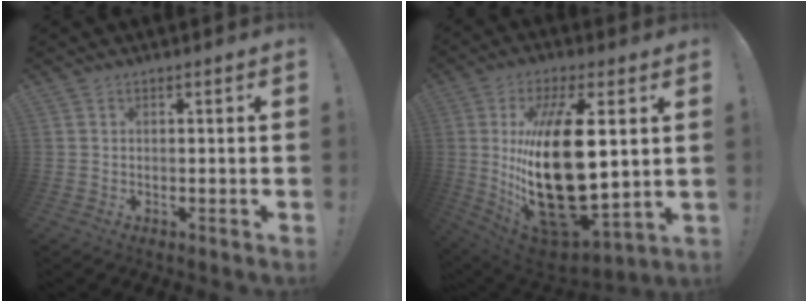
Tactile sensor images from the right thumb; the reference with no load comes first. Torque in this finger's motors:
{"motor_torque": [1.88, 3.12, 2.77, 0.00, 1.05]}